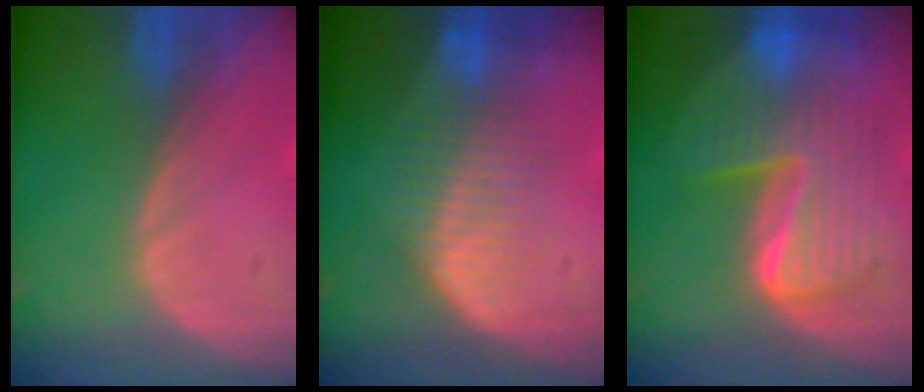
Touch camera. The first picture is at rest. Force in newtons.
{"total": 7.2, "press": 6.6, "slide": 3.0}
{"total": 10.5, "press": 10.4, "slide": 0.9}